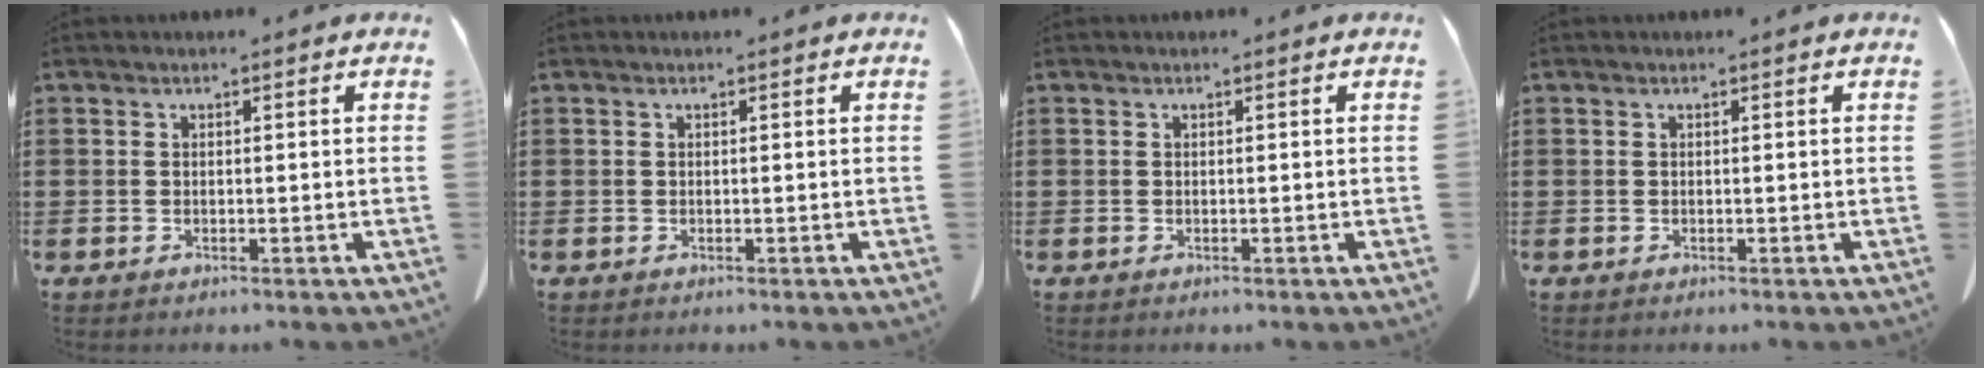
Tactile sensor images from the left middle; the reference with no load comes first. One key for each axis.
{"total": 0.0}
{"total": 0.0}
{"total": 0.0}